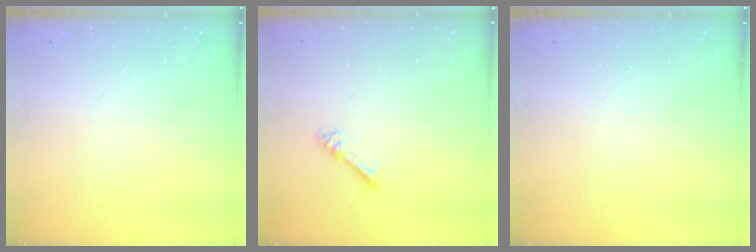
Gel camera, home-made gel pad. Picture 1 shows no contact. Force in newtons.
{"total": 3.6, "press": 3.6, "slide": 0.3}
{"total": 0.0}